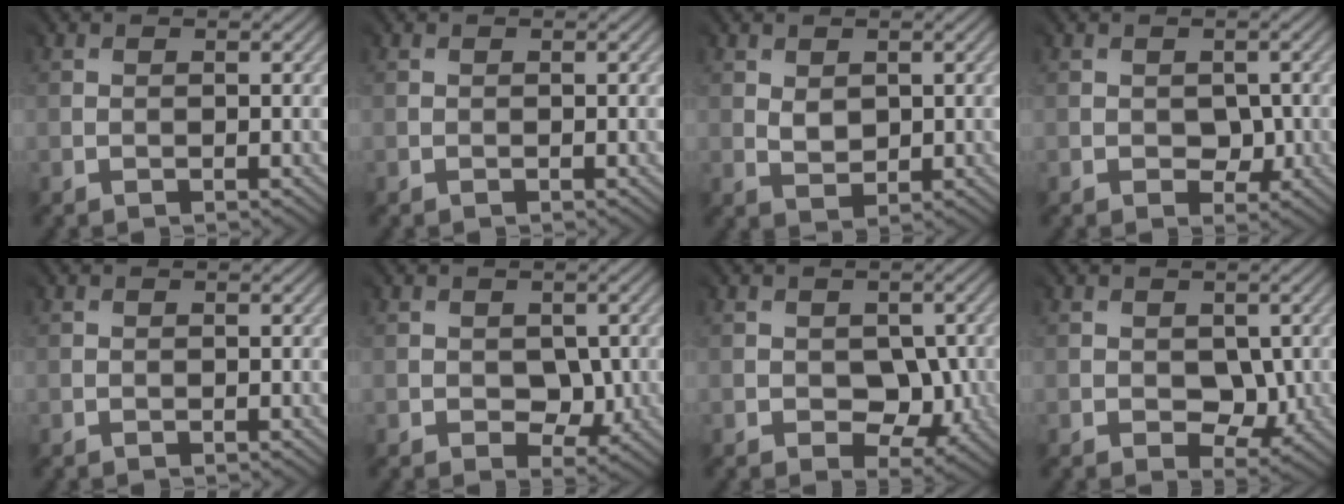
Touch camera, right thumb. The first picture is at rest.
{"total": 0.0}
{"total": 1.8, "force": [1.2, 1.3, 0.3], "torque": [-0.019, -0.002, 0.023]}
{"total": 1.7, "force": [-0.5, 1.4, 0.8], "torque": [-0.008, -0.002, -0.010]}
{"total": 0.0}
{"total": 3.1, "force": [-0.3, 2.5, 1.9], "torque": [-0.028, -0.007, -0.005]}
{"total": 3.9, "force": [-0.8, 3.0, 2.4], "torque": [-0.029, -0.008, -0.012]}
{"total": 3.8, "force": [-0.1, 2.9, 2.4], "torque": [-0.045, -0.010, 0.001]}